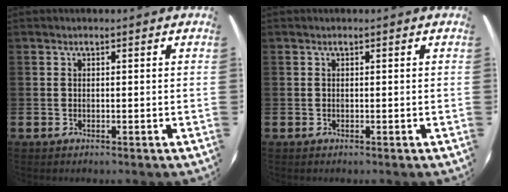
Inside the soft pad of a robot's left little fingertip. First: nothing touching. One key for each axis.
{"total": 0.0}